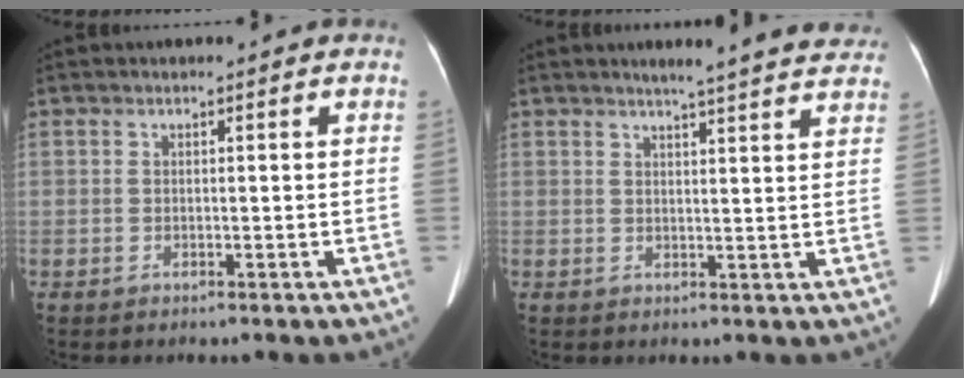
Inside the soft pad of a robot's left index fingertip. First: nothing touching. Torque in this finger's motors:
{"motor_torque": [-0.26, -0.26, 0.00, 0.02]}